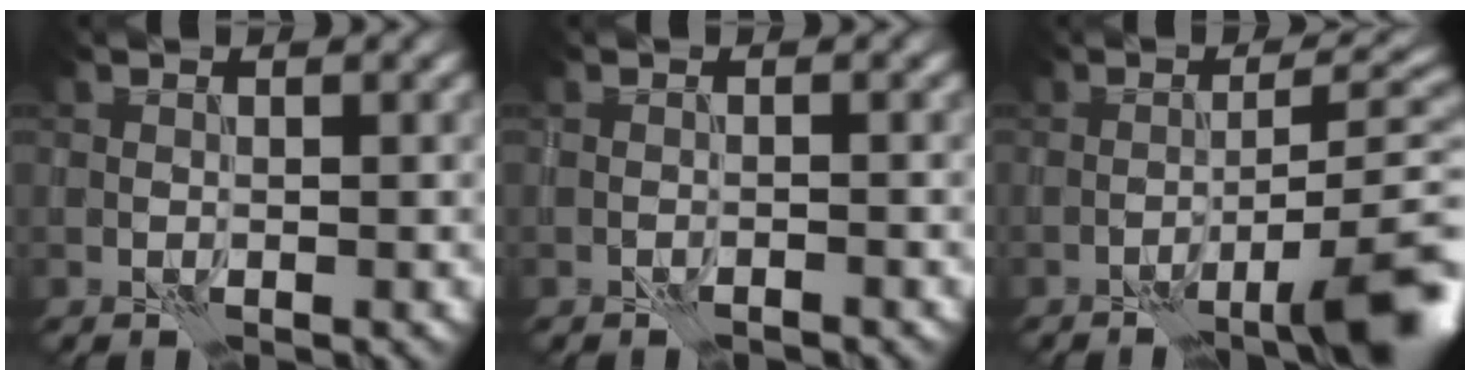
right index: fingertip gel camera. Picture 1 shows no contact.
{"total": 0.9, "force": [-0.9, 0.1, 0.4], "torque": [-0.008, 0.000, -0.015]}
{"total": 9.3, "force": [-4.7, 1.9, 7.8], "torque": [-0.099, 0.008, -0.067]}